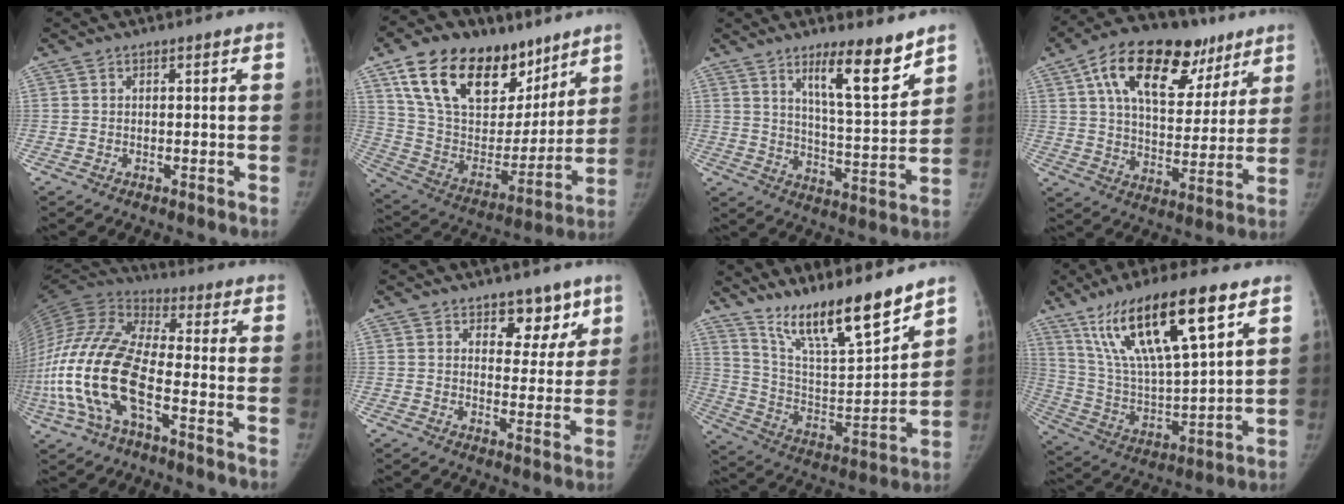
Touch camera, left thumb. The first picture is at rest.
{"total": 26.7, "force": [16.0, 15.7, 14.5], "torque": [-0.214, -0.029, 0.284]}
{"total": 11.9, "force": [8.1, 2.3, 8.4], "torque": [-0.115, -0.067, 0.137]}
{"total": 24.1, "force": [12.4, 13.2, 15.9], "torque": [-0.215, 0.000, 0.200]}
{"total": 20.2, "force": [-6.4, 8.2, 17.3], "torque": [-0.393, 0.036, -0.123]}
{"total": 7.3, "force": [4.8, 4.5, 3.3], "torque": [0.000, -0.027, 0.068]}
{"total": 18.1, "force": [14.5, 3.1, 10.5], "torque": [-0.145, -0.085, 0.264]}
{"total": 22.4, "force": [12.4, 5.9, 17.8], "torque": [-0.312, -0.029, 0.232]}